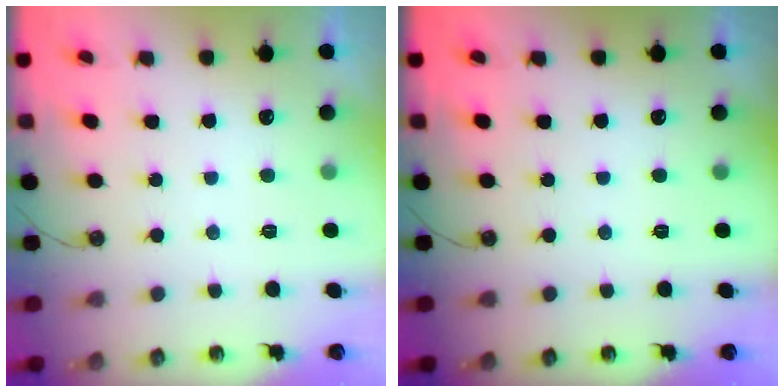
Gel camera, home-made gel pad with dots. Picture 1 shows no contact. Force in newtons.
{"total": 0.0}